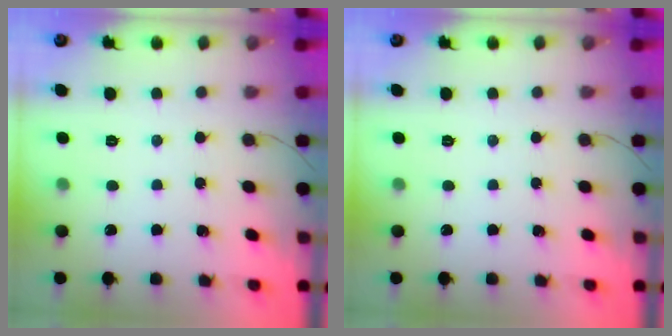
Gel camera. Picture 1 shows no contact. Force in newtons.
{"total": 0.0}